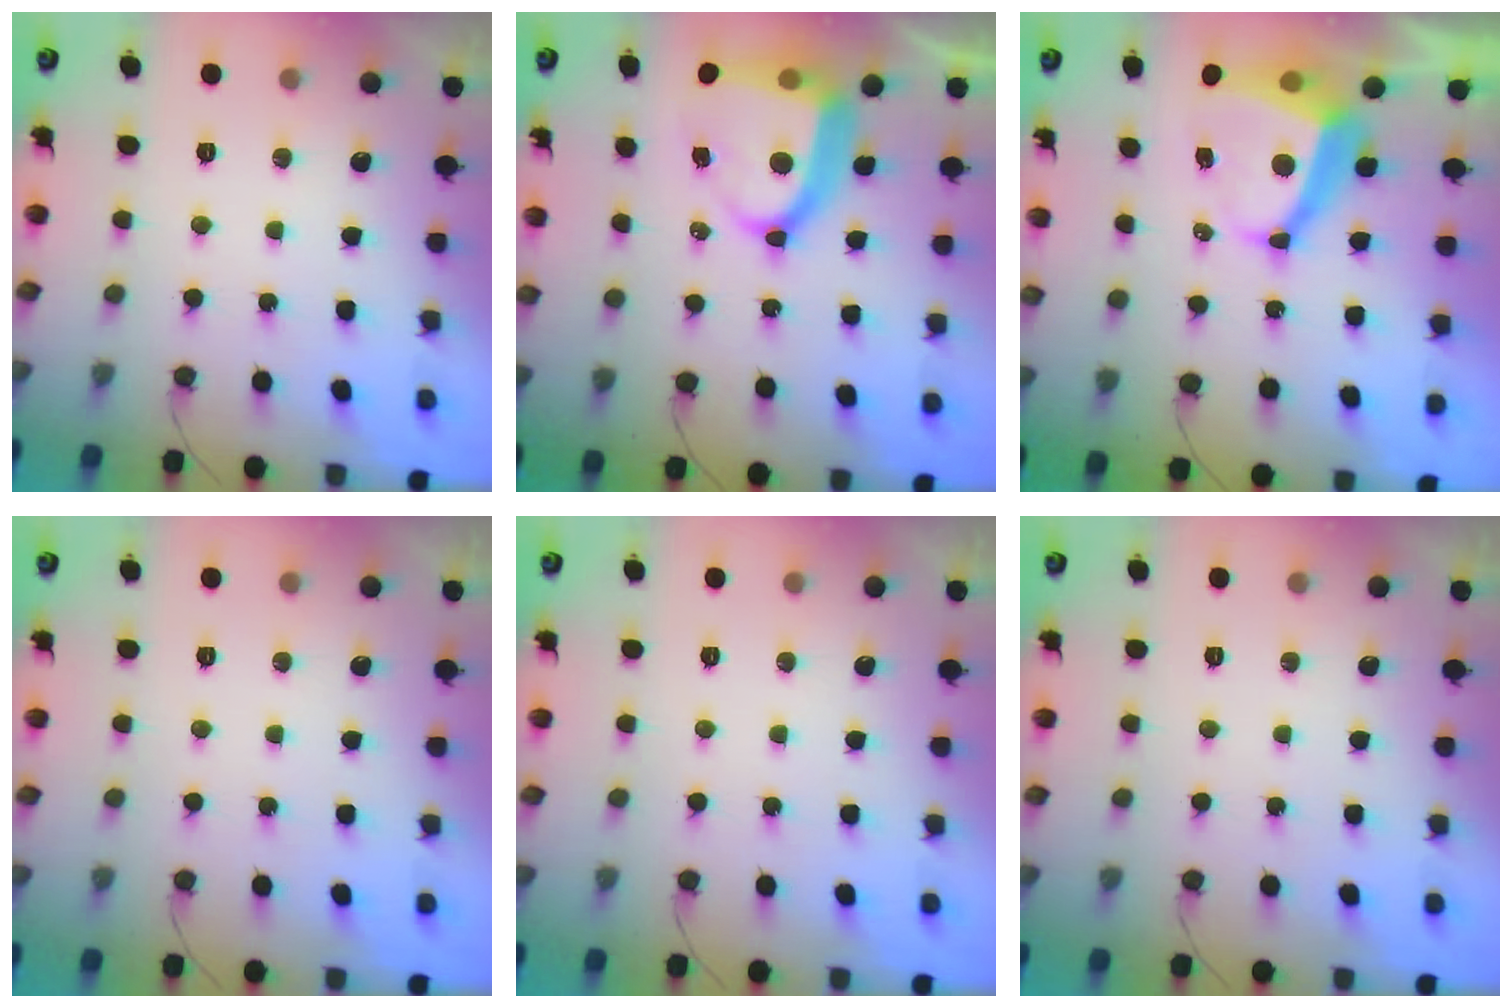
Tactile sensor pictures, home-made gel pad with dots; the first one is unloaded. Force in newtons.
{"total": 14.4, "press": 14.3, "slide": 1.4}
{"total": 9.0, "press": 8.9, "slide": 1.1}
{"total": 0.0}
{"total": 0.0}
{"total": 0.0}